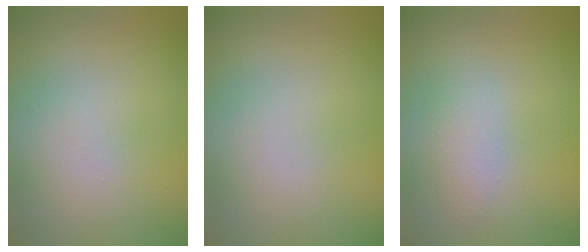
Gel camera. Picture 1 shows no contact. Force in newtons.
{"total": 0.0}
{"total": 1.6, "press": 1.6, "slide": 0.1}